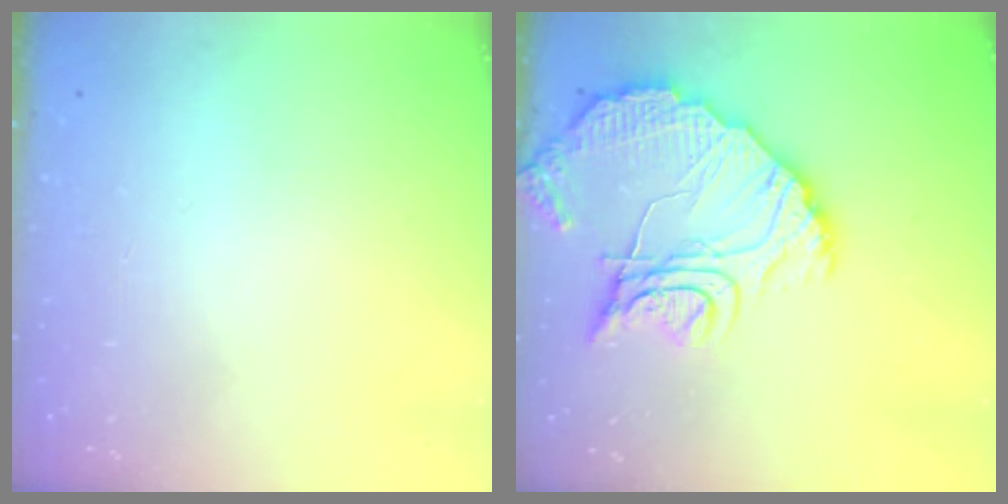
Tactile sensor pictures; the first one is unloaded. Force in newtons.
{"total": 14.9, "press": 14.8, "slide": 1.2}